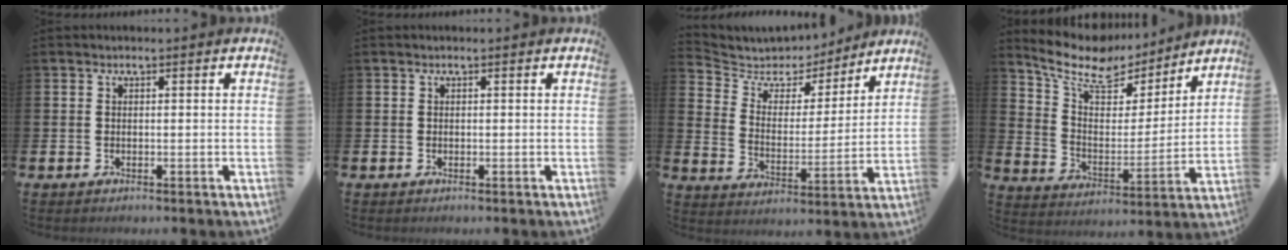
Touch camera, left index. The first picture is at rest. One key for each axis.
{"total": 0.0}
{"total": 6.8, "fx": 6.0, "fy": 3.1, "fz": 0.9, "tx": -0.058, "ty": -0.045, "tz": 0.103}
{"total": 10.2, "fx": 8.8, "fy": 4.1, "fz": 3.2, "tx": -0.097, "ty": -0.061, "tz": 0.152}